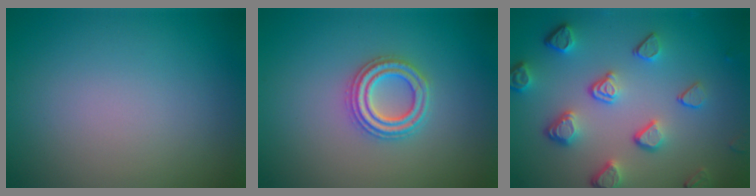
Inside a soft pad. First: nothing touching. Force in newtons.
{"total": 2.7, "press": 2.7, "slide": 0.5}
{"total": 5.0, "press": 3.8, "slide": 3.3}